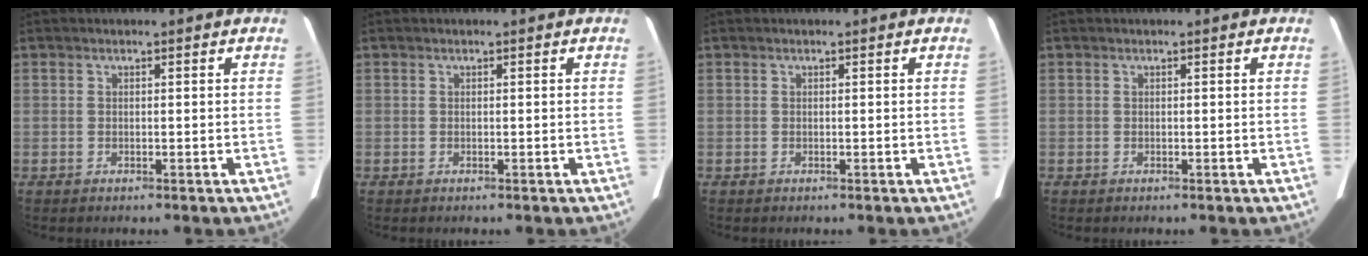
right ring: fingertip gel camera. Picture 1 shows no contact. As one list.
[{"total": 0.0}, {"total": 0.0}, {"total": 0.0}]